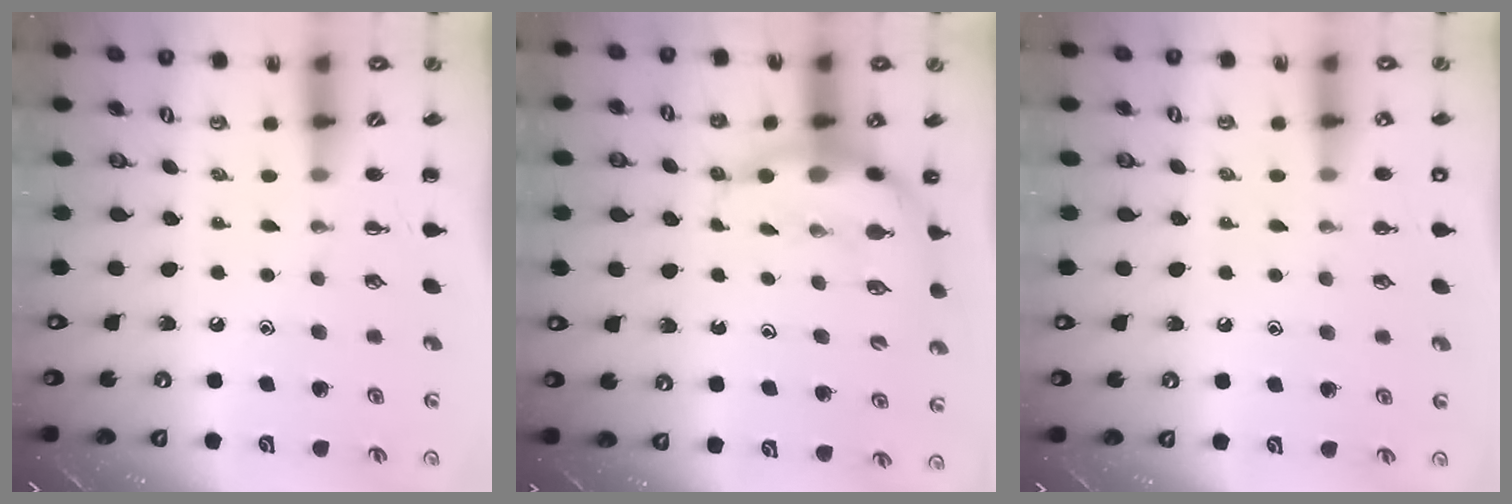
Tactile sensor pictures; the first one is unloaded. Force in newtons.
{"total": 7.7, "press": 7.5, "slide": 1.7}
{"total": 1.4, "press": 1.4, "slide": 0.1}